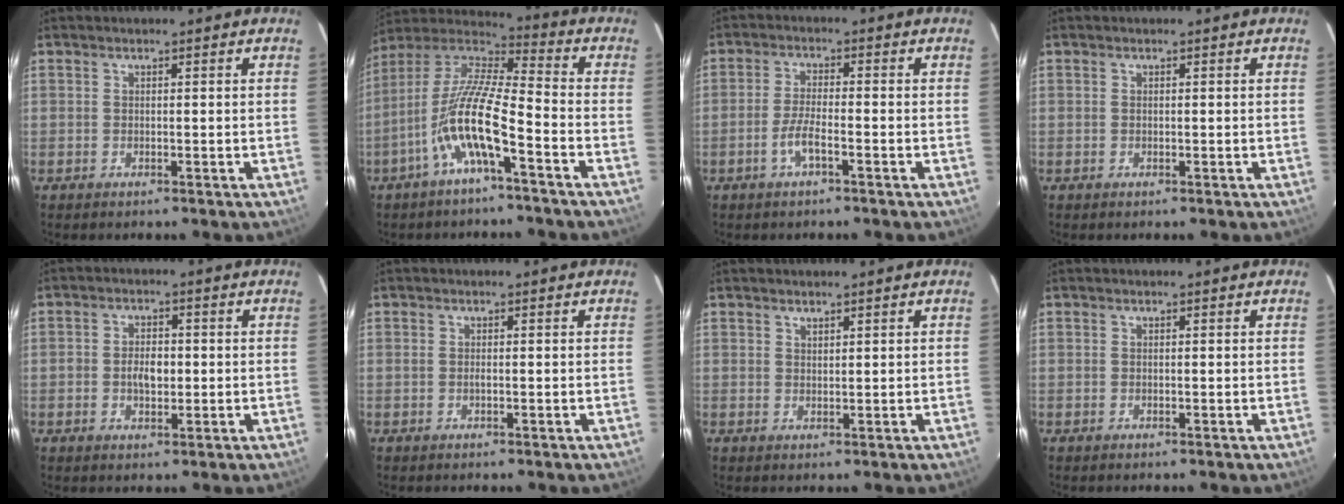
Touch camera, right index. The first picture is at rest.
{"total": 13.5, "force": [-5.9, 2.2, 11.9], "torque": [-0.231, -0.003, -0.118]}
{"total": 4.1, "force": [-2.3, 0.6, 3.4], "torque": [-0.075, -0.001, -0.046]}
{"total": 0.0}
{"total": 4.1, "force": [-0.5, 2.6, 3.2], "torque": [-0.058, 0.005, -0.007]}
{"total": 0.6, "force": [-0.1, 0.0, 0.5], "torque": [-0.011, 0.000, -0.004]}
{"total": 1.0, "force": [1.0, 0.3, 0.2], "torque": [-0.005, 0.001, 0.018]}
{"total": 0.0}